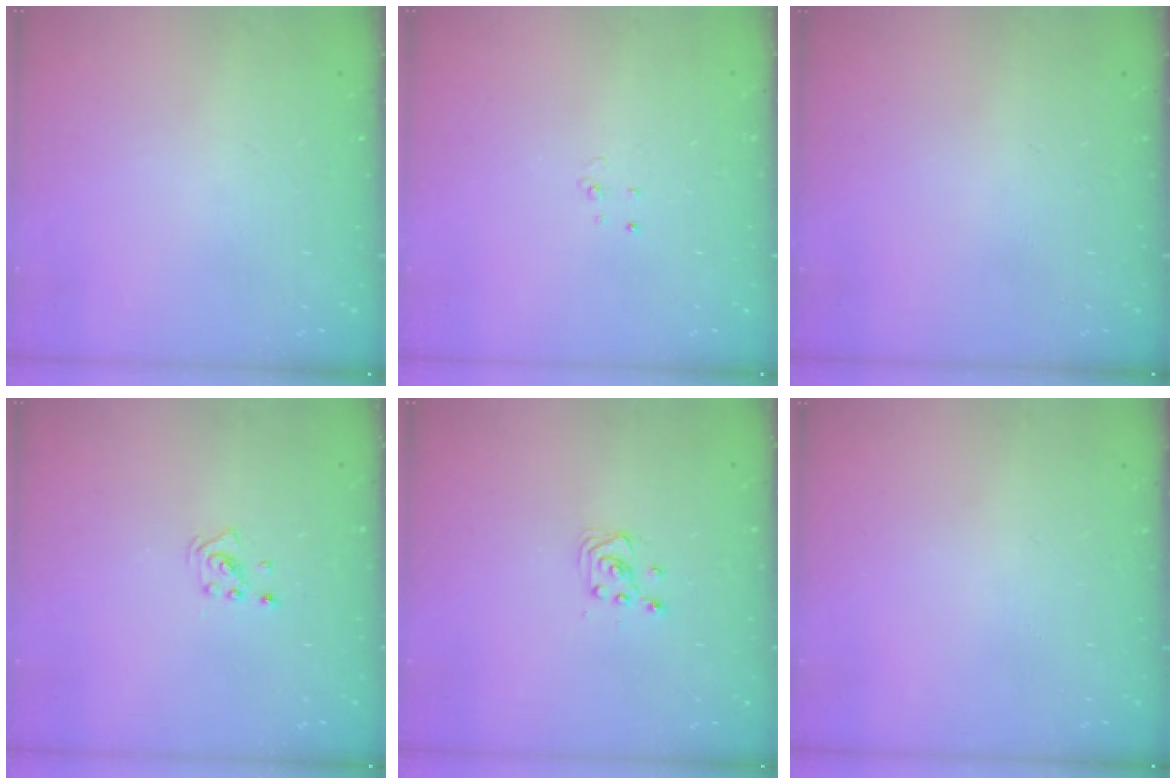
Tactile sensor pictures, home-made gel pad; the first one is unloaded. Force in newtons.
{"total": 2.6, "press": 2.6, "slide": 0.2}
{"total": 0.0}
{"total": 1.9, "press": 1.9, "slide": 0.1}
{"total": 2.9, "press": 2.9, "slide": 0.4}
{"total": 0.0}